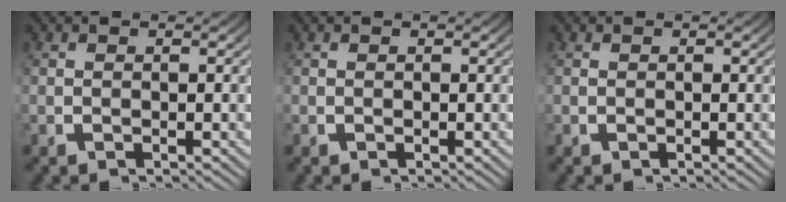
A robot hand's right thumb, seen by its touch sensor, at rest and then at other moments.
{"total": 0.0}
{"total": 0.0}